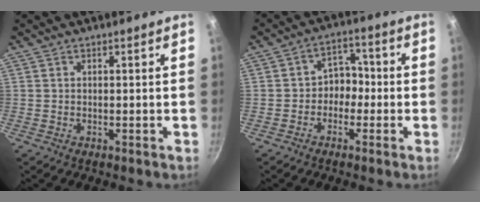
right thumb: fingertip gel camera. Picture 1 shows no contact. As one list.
[{"total": 5.4, "force": [-1.4, 4.4, 2.8], "torque": [0.009, 0.027, -0.033]}]